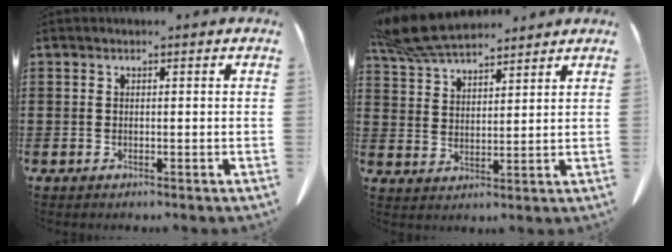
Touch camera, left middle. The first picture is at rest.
{"total": 8.3, "force": [7.4, 1.8, 3.3], "torque": [-0.089, -0.019, 0.142]}